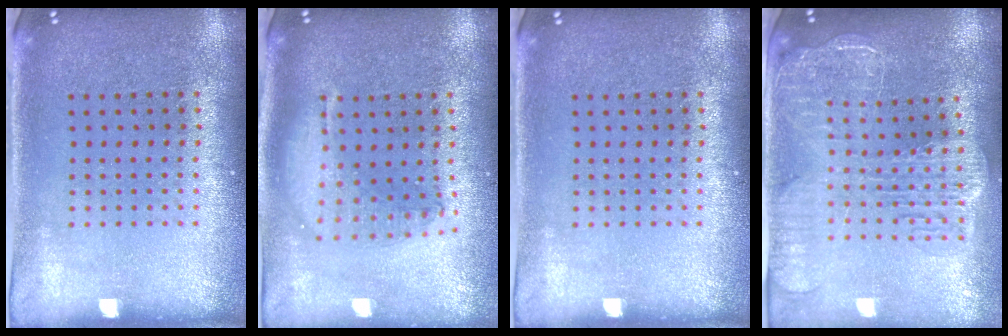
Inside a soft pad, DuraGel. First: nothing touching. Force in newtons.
{"total": 1.8, "press": 1.5, "slide": 0.9}
{"total": 0.0}
{"total": 2.7, "press": 2.3, "slide": 1.4}